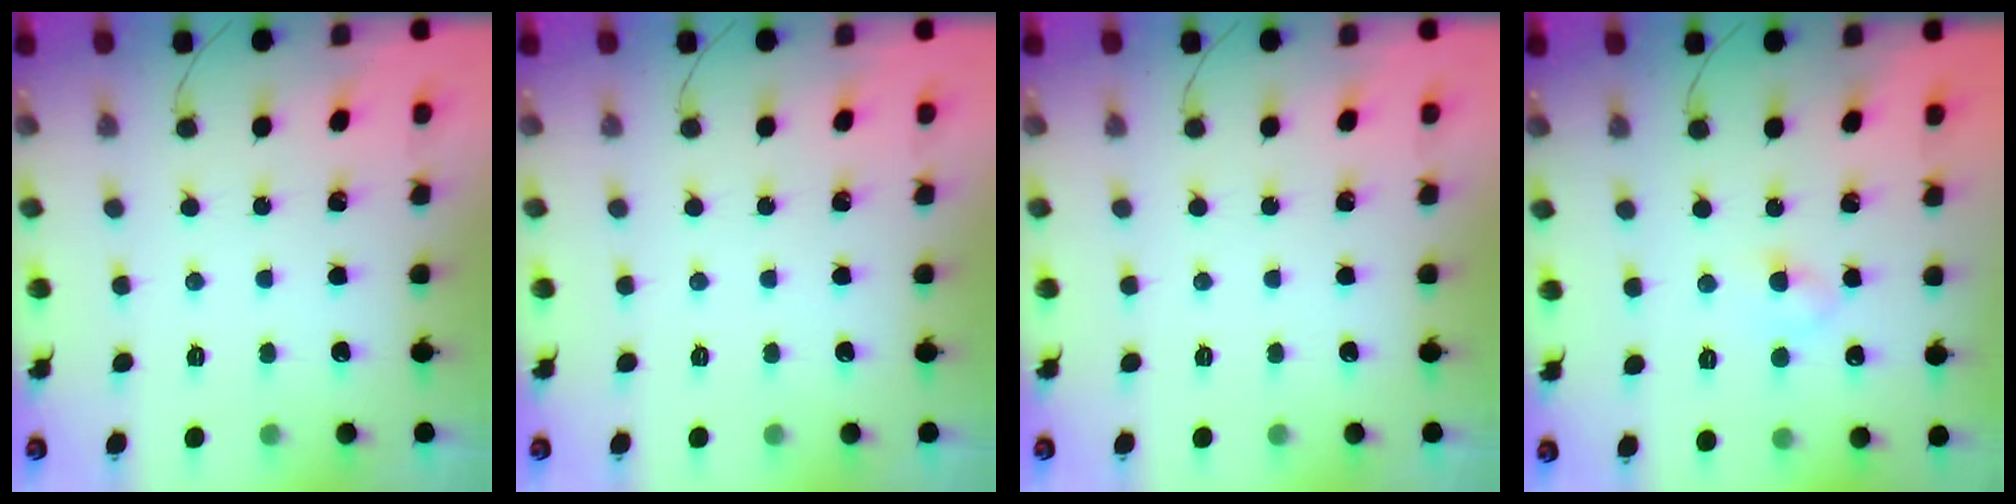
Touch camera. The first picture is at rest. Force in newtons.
{"total": 0.0}
{"total": 0.0}
{"total": 3.0, "press": 2.9, "slide": 1.0}